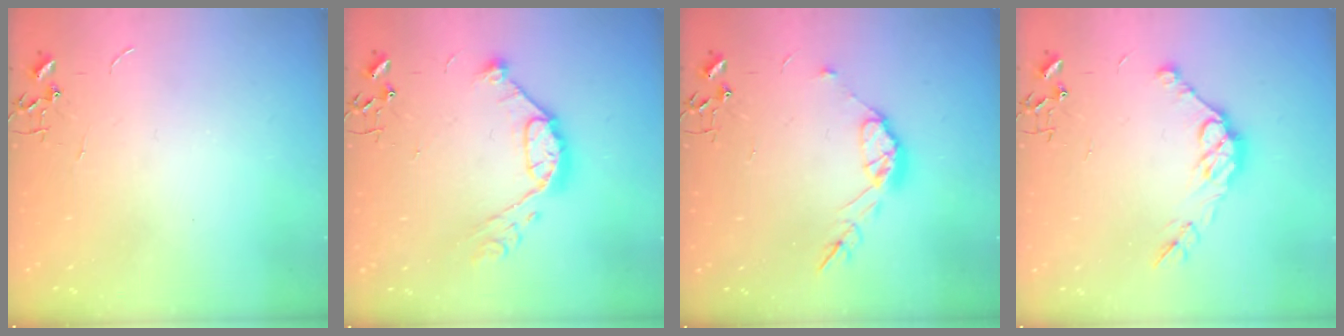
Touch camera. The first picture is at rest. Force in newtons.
{"total": 11.7, "press": 11.7, "slide": 0.6}
{"total": 10.0, "press": 9.9, "slide": 0.7}
{"total": 10.9, "press": 10.8, "slide": 0.9}